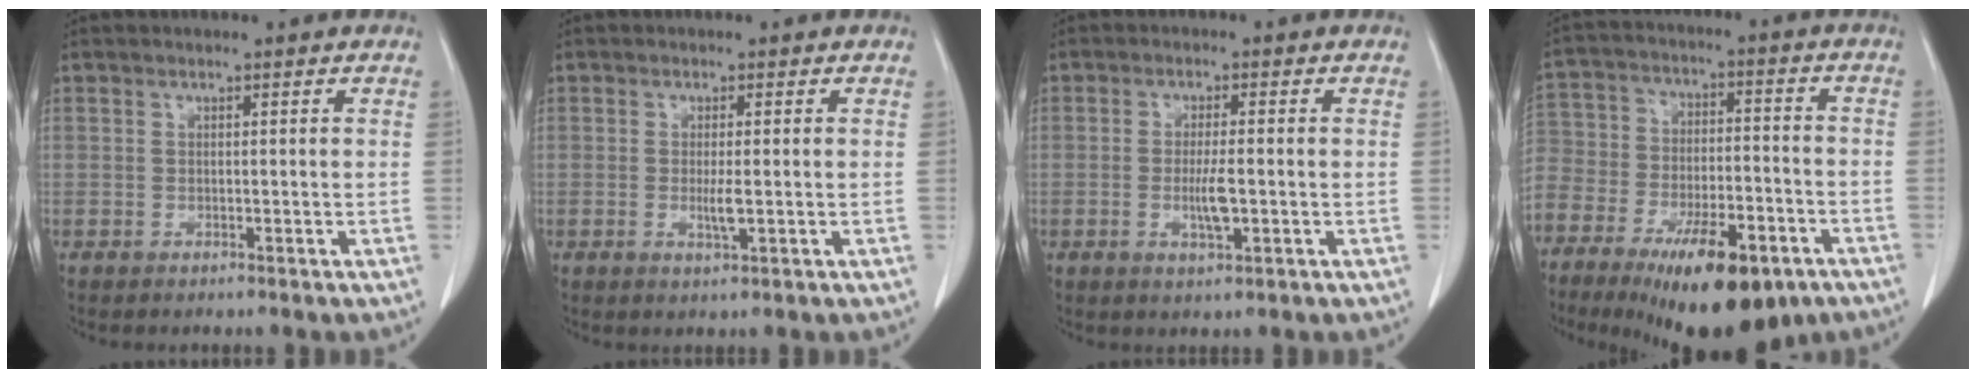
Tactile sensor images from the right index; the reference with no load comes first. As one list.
[{"total": 2.4, "force": [-0.4, 0.2, 2.3], "torque": [-0.046, -0.004, -0.006]}, {"total": 4.1, "force": [-0.9, 0.6, 4.0], "torque": [-0.079, -0.005, -0.014]}, {"total": 22.1, "force": [-14.4, 9.4, 13.9], "torque": [-0.263, -0.009, -0.243]}]